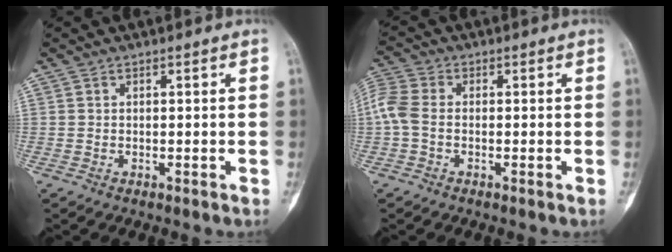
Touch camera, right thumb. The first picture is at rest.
{"total": 5.7, "force": [-0.6, 3.8, 4.2], "torque": [-0.106, 0.012, -0.023]}